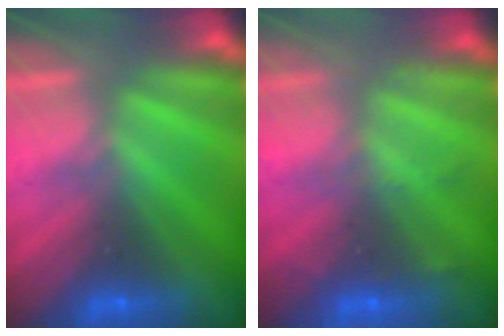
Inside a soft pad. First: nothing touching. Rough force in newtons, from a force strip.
{"total": 2.3}